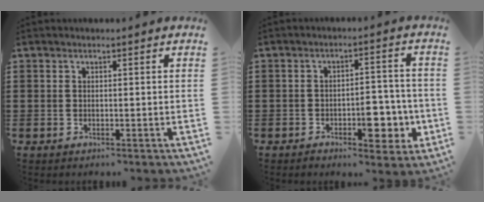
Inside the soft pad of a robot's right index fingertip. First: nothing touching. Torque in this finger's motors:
{"motor_torque": [0.40, -0.24, 0.19, 0.09]}